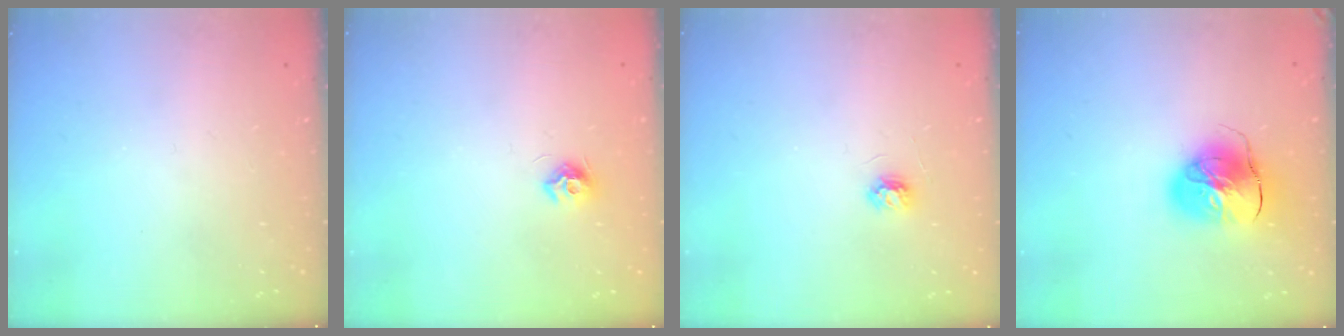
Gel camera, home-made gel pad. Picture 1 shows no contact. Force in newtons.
{"total": 7.0, "press": 6.9, "slide": 0.4}
{"total": 3.3, "press": 3.3, "slide": 0.4}
{"total": 12.1, "press": 12.0, "slide": 1.7}